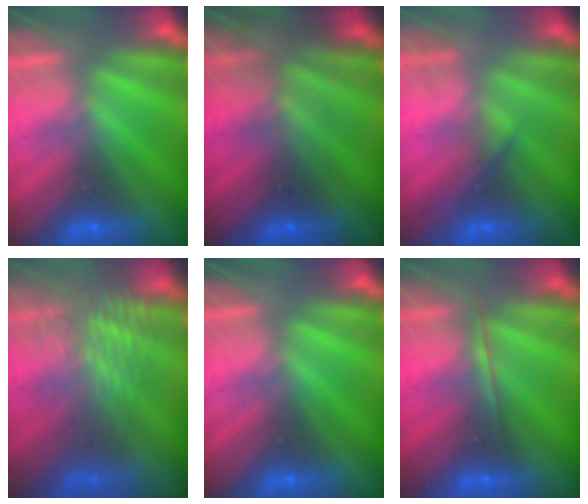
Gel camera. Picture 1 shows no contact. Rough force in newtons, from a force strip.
{"total": 8.7}
{"total": 1.9}
{"total": 3.1}
{"total": 0.0}
{"total": 1.7}